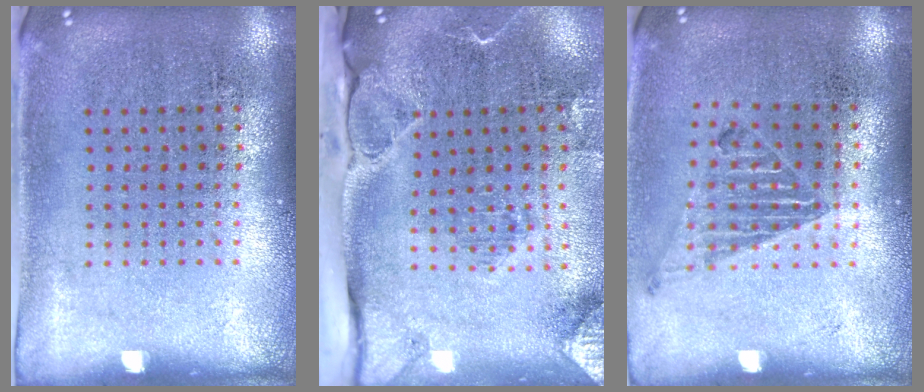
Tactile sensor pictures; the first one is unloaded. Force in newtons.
{"total": 3.0, "press": 2.3, "slide": 1.9}
{"total": 1.0, "press": 1.0, "slide": 0.2}